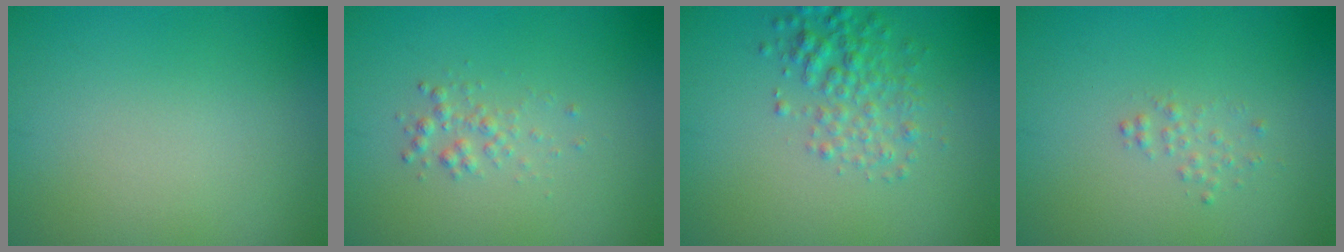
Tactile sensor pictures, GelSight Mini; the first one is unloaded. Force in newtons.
{"total": 1.1, "press": 1.1, "slide": 0.1}
{"total": 2.9, "press": 2.9, "slide": 0.0}
{"total": 0.9, "press": 0.9, "slide": 0.0}